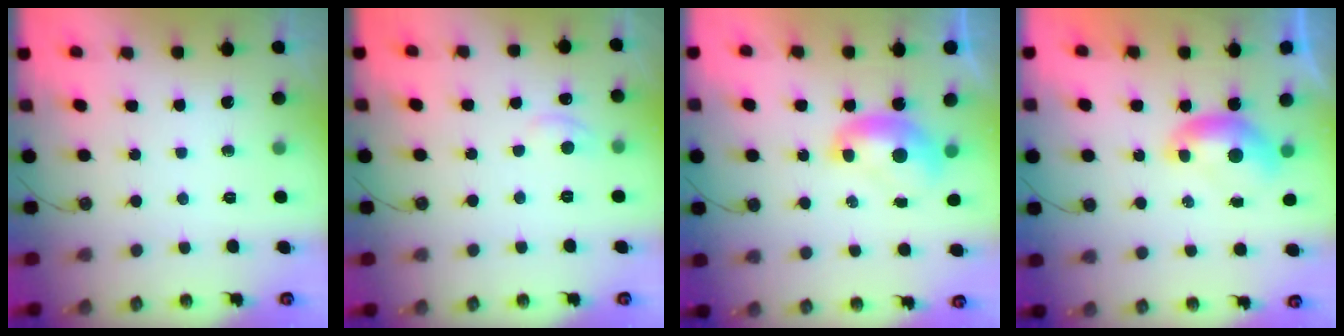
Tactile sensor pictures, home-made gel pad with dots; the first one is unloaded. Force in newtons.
{"total": 1.1, "press": 0.8, "slide": 0.7}
{"total": 1.6, "press": 1.5, "slide": 0.1}
{"total": 0.0}